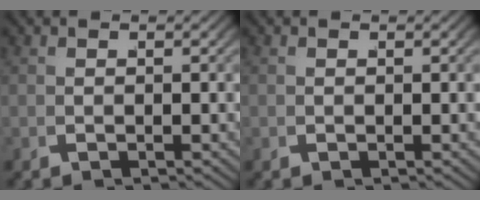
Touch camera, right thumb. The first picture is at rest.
{"total": 0.0}